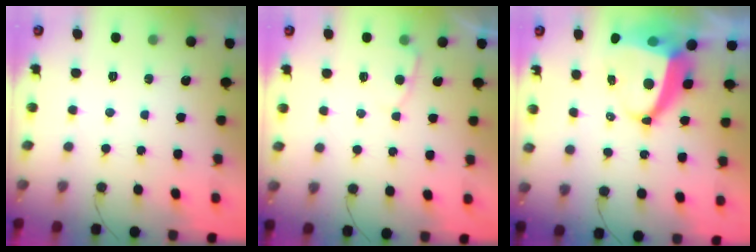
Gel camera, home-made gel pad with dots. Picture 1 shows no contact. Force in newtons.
{"total": 2.7, "press": 2.7, "slide": 0.3}
{"total": 10.5, "press": 10.4, "slide": 1.4}